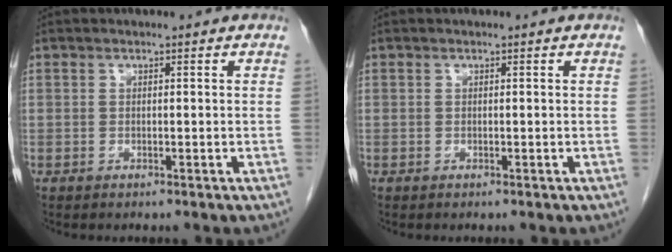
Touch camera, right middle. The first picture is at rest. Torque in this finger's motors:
{"motor_torque": [0.22, -0.44, -0.02, 0.00]}